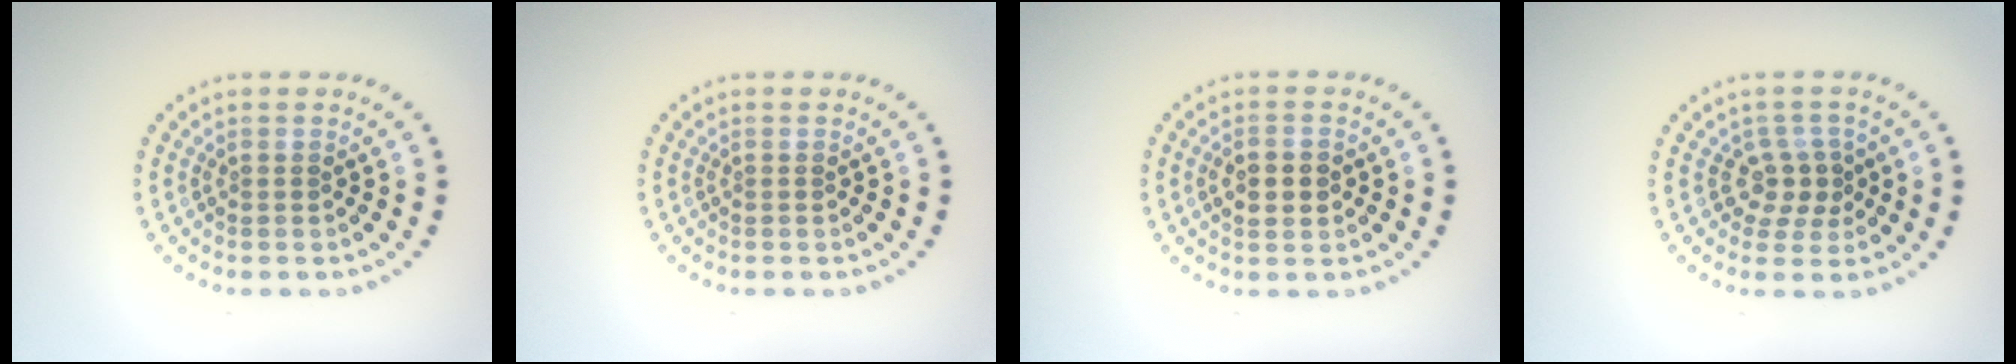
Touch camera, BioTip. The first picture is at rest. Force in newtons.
{"total": 0.0}
{"total": 3.1, "press": 3.1, "slide": 0.2}
{"total": 2.5, "press": 2.0, "slide": 1.5}